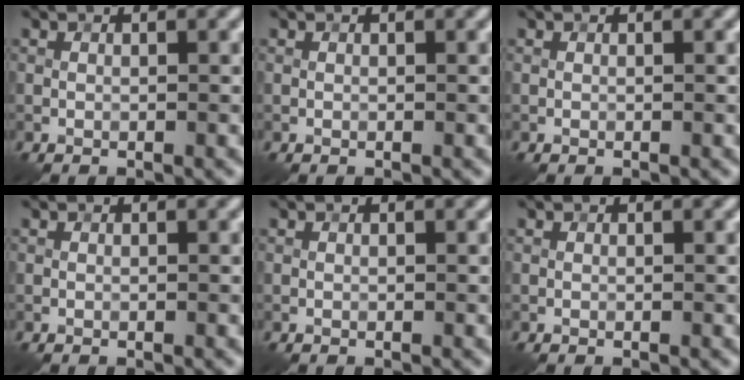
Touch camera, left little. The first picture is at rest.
{"total": 0.0}
{"total": 0.0}
{"total": 0.0}
{"total": 0.0}
{"total": 0.0}